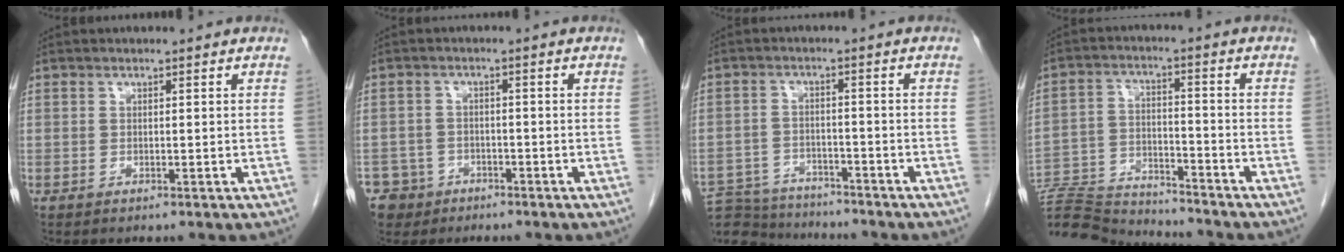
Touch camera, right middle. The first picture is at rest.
{"total": 5.8, "force": [-3.7, 4.5, 0.2], "torque": [-0.004, 0.008, -0.061]}
{"total": 12.1, "force": [-11.5, 2.8, 2.6], "torque": [-0.050, 0.005, -0.174]}
{"total": 15.6, "force": [-15.2, 1.1, 3.4], "torque": [-0.062, 0.009, -0.251]}